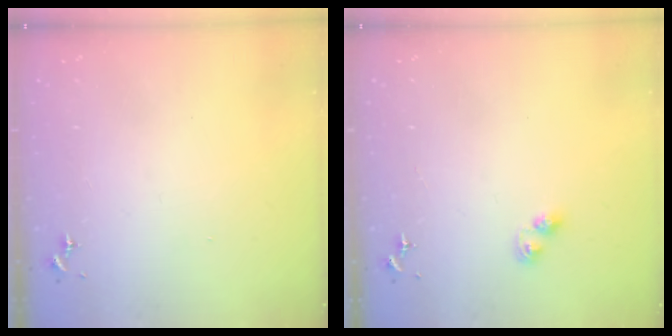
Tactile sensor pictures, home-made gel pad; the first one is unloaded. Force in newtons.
{"total": 2.6, "press": 2.6, "slide": 0.4}